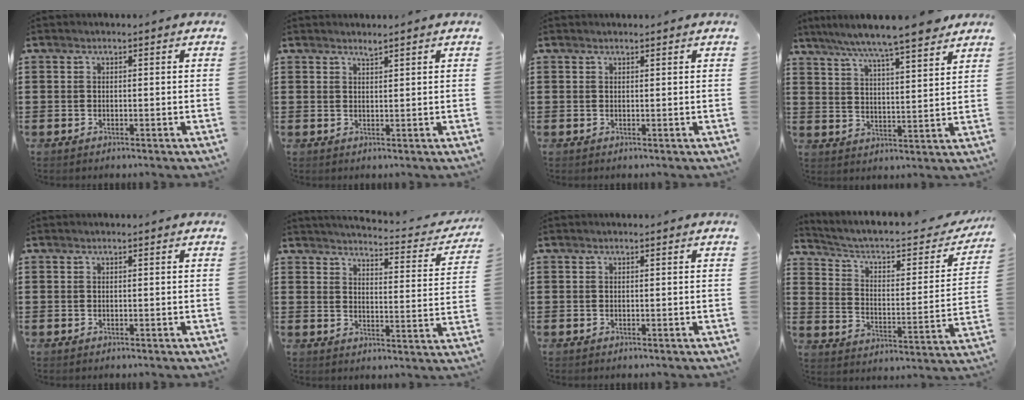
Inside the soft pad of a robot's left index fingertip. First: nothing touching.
{"total": 1.1, "force": [1.1, 0.0, 0.3], "torque": [-0.008, -0.003, 0.021]}
{"total": 0.6, "force": [0.5, 0.1, 0.0], "torque": [-0.001, 0.001, 0.011]}
{"total": 7.2, "force": [6.4, -0.1, 3.4], "torque": [-0.088, -0.030, 0.110]}
{"total": 0.0}
{"total": 3.1, "force": [3.1, 0.0, 0.7], "torque": [-0.025, -0.030, 0.044]}
{"total": 0.0}
{"total": 5.2, "force": [3.9, 1.8, 3.0], "torque": [-0.079, -0.028, 0.057]}